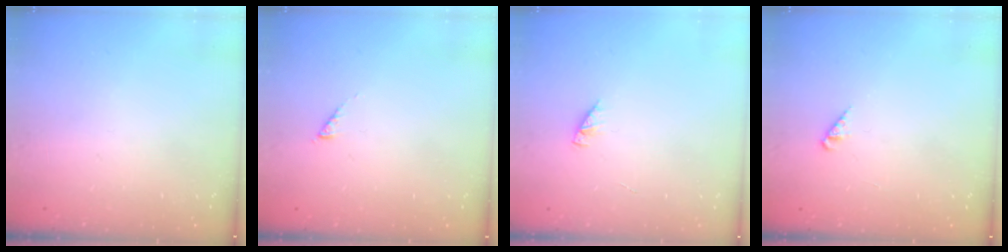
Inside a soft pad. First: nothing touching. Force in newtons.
{"total": 1.6, "press": 1.5, "slide": 0.3}
{"total": 2.4, "press": 2.4, "slide": 0.3}
{"total": 1.4, "press": 1.4, "slide": 0.3}